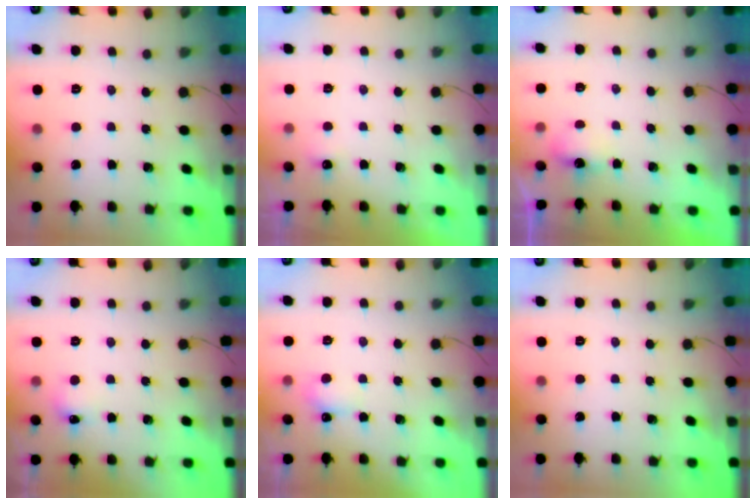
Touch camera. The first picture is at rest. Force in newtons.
{"total": 3.2, "press": 1.2, "slide": 3.0}
{"total": 3.1, "press": 3.0, "slide": 1.0}
{"total": 5.9, "press": 5.8, "slide": 1.2}
{"total": 3.7, "press": 3.6, "slide": 1.1}
{"total": 0.0}